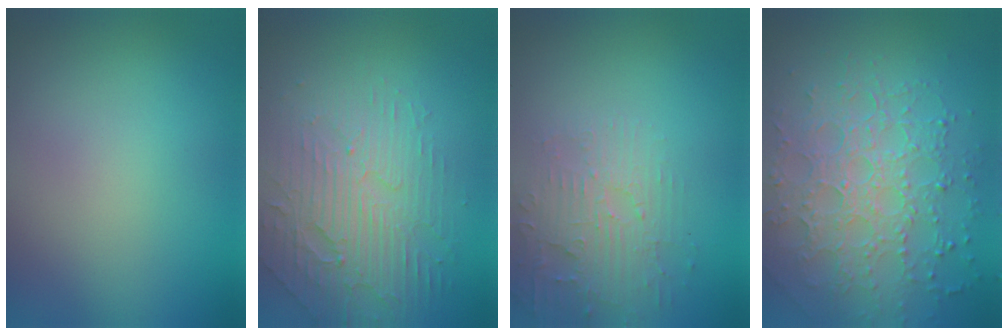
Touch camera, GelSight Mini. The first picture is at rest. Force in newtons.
{"total": 4.7, "press": 4.0, "slide": 2.5}
{"total": 3.7, "press": 3.6, "slide": 0.7}
{"total": 7.7, "press": 5.4, "slide": 5.4}